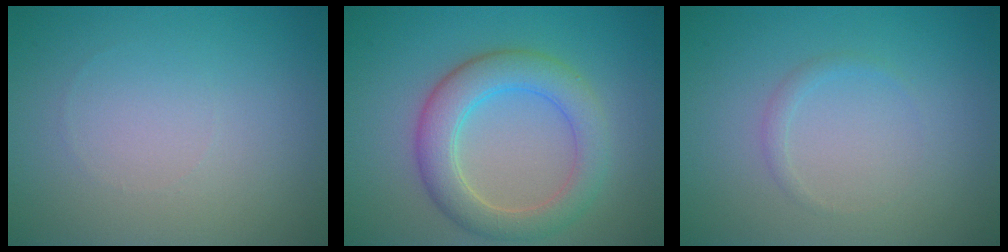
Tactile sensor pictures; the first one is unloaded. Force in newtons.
{"total": 5.3, "press": 5.3, "slide": 0.3}
{"total": 0.8, "press": 0.8, "slide": 0.1}